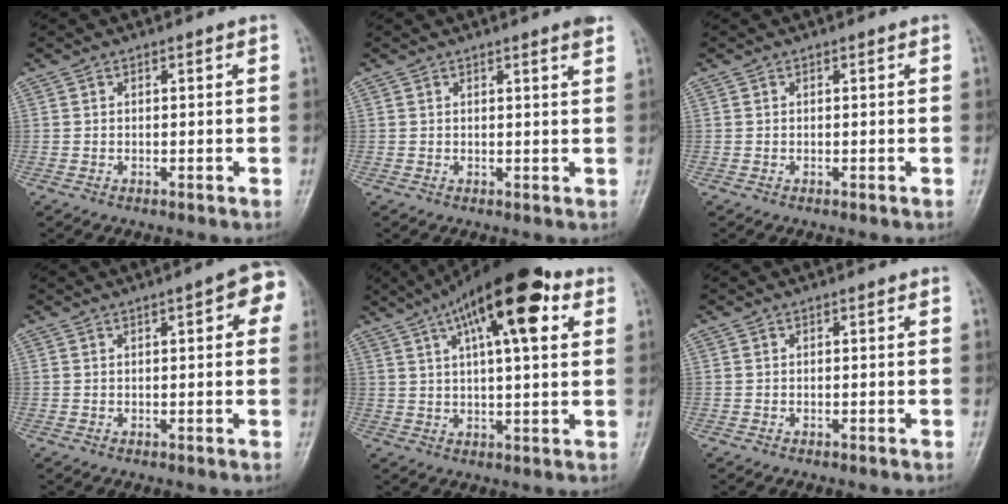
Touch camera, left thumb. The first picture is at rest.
{"total": 2.2, "force": [1.6, -0.1, 1.5], "torque": [-0.017, -0.006, 0.020]}
{"total": 0.0}
{"total": 6.2, "force": [2.1, 1.9, 5.5], "torque": [-0.051, 0.010, 0.015]}
{"total": 17.9, "force": [7.9, 6.0, 14.9], "torque": [-0.218, 0.006, 0.120]}
{"total": 0.0}